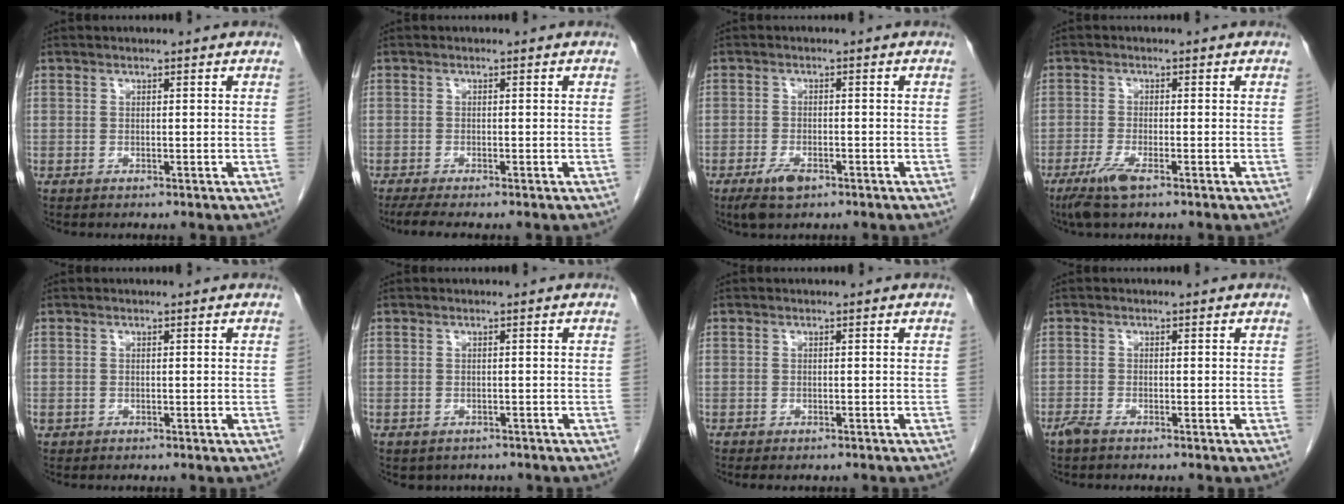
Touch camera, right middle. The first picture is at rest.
{"total": 3.6, "force": [-2.9, 0.3, 2.1], "torque": [-0.036, -0.009, -0.045]}
{"total": 3.8, "force": [-2.3, 1.4, 2.6], "torque": [-0.057, -0.003, -0.037]}
{"total": 4.3, "force": [-2.7, 0.5, 3.3], "torque": [-0.075, -0.012, -0.052]}
{"total": 0.5, "force": [-0.2, 0.5, 0.1], "torque": [-0.005, 0.003, 0.001]}
{"total": 2.8, "force": [-2.2, 1.8, 0.5], "torque": [-0.005, 0.004, -0.023]}
{"total": 2.8, "force": [-2.4, 1.1, 1.0], "torque": [-0.010, -0.004, -0.025]}
{"total": 1.7, "force": [-1.4, 0.3, 1.0], "torque": [-0.025, -0.003, -0.027]}